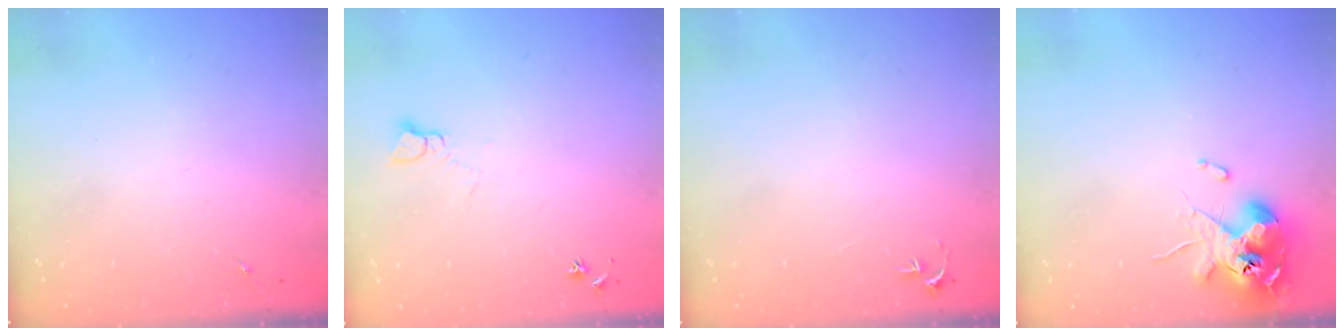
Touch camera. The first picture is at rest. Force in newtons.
{"total": 4.9, "press": 4.9, "slide": 0.5}
{"total": 2.7, "press": 2.7, "slide": 0.3}
{"total": 11.6, "press": 11.4, "slide": 2.1}